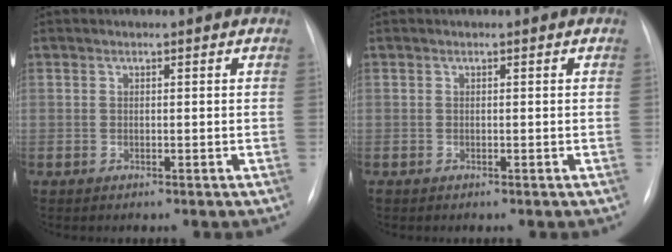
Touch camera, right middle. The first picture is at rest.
{"total": 1.5, "force": [-1.3, 0.6, 0.5], "torque": [-0.008, -0.002, -0.015]}